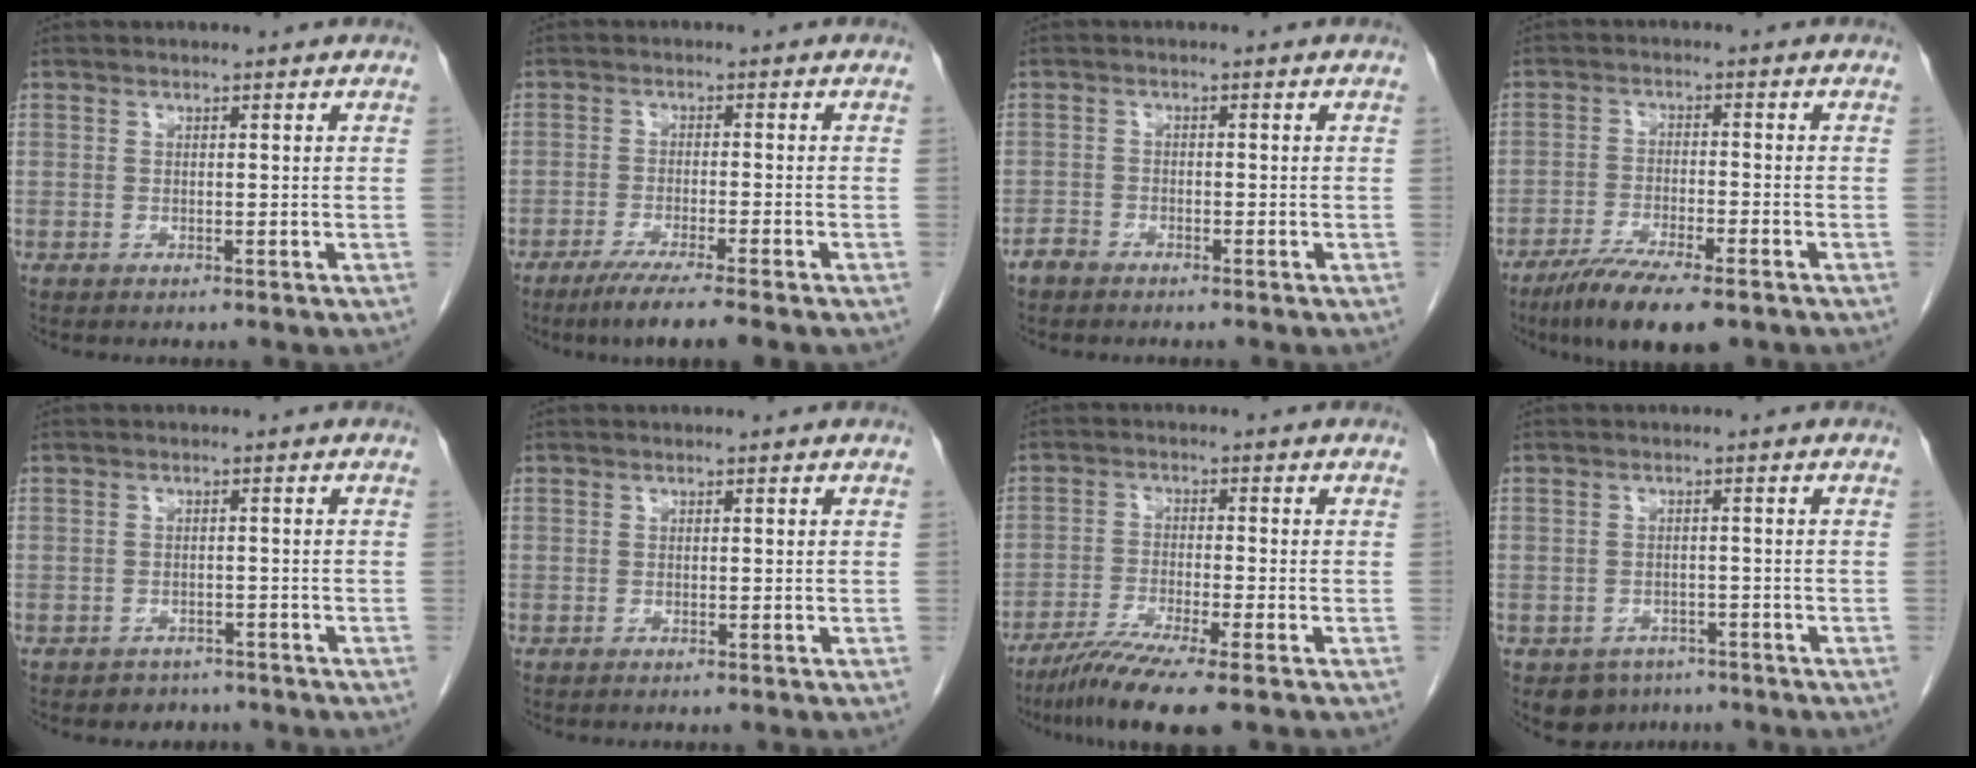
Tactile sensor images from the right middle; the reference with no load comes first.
{"total": 6.8, "force": [-5.2, -0.7, 4.4], "torque": [-0.068, -0.018, -0.087]}
{"total": 1.7, "force": [-1.5, 0.7, 0.3], "torque": [-0.010, 0.002, -0.028]}
{"total": 9.8, "force": [-7.1, 1.7, 6.6], "torque": [-0.111, -0.022, -0.115]}
{"total": 3.0, "force": [-2.4, 1.8, -0.1], "torque": [-0.011, 0.006, -0.034]}
{"total": 0.0}
{"total": 8.0, "force": [-6.0, -0.6, 5.3], "torque": [-0.092, -0.027, -0.105]}
{"total": 4.5, "force": [-3.2, 3.1, 0.5], "torque": [-0.005, 0.004, -0.043]}